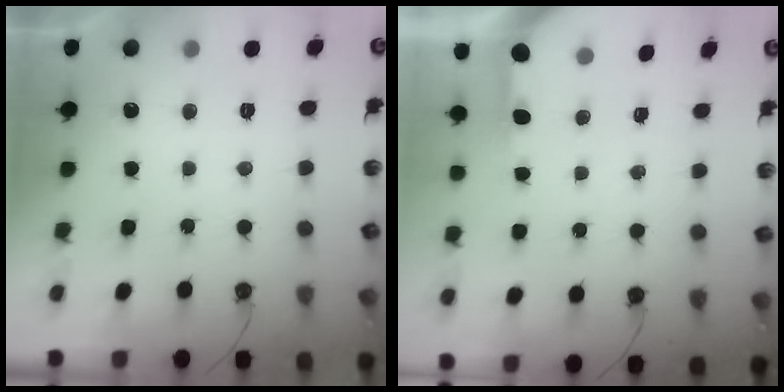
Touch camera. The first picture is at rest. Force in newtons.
{"total": 3.9, "press": 3.9, "slide": 0.2}